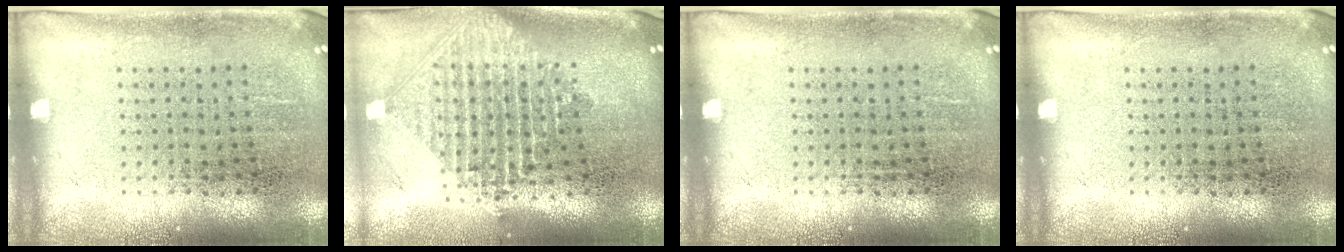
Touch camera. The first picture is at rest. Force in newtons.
{"total": 2.4, "press": 1.9, "slide": 1.5}
{"total": 0.0}
{"total": 0.0}